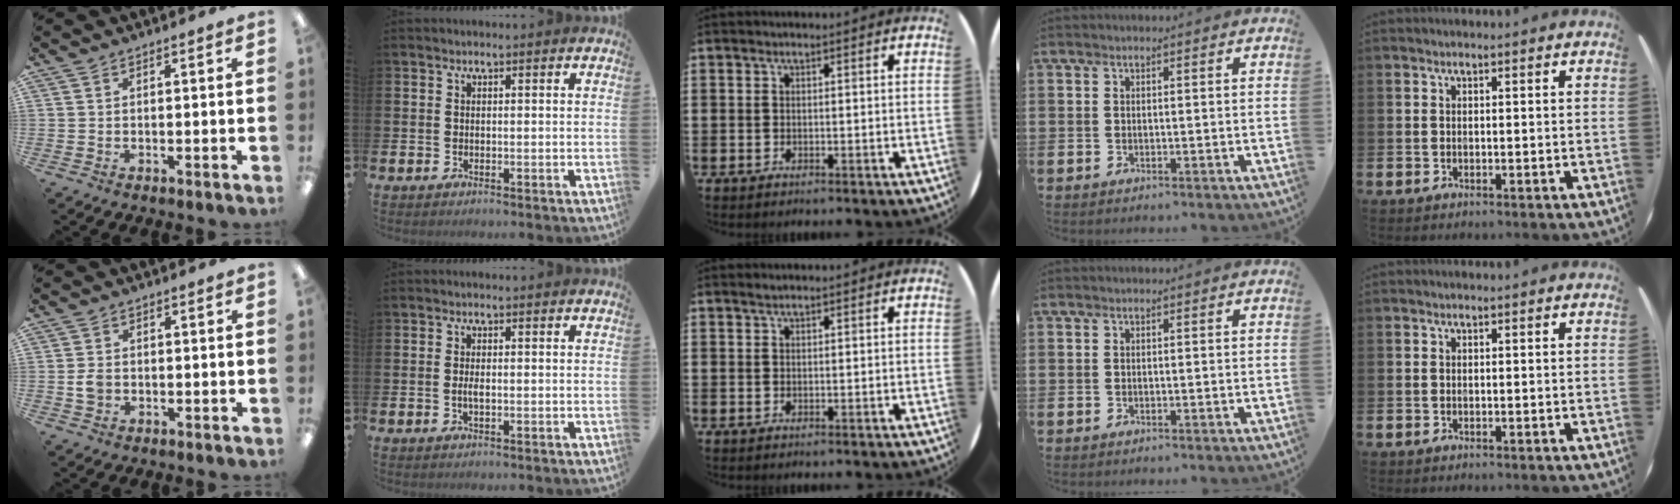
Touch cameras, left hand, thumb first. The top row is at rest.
{"thumb": {"total": 2.7, "force": [-0.4, 2.1, 1.7], "torque": [-0.031, 0.005, -0.008]}, "index": {"total": 1.4, "force": [-0.2, 0.5, 1.3], "torque": [-0.016, -0.002, -0.007]}, "middle": {"total": 0.5, "force": [0.5, 0.0, 0.3], "torque": [-0.006, -0.001, 0.010]}}